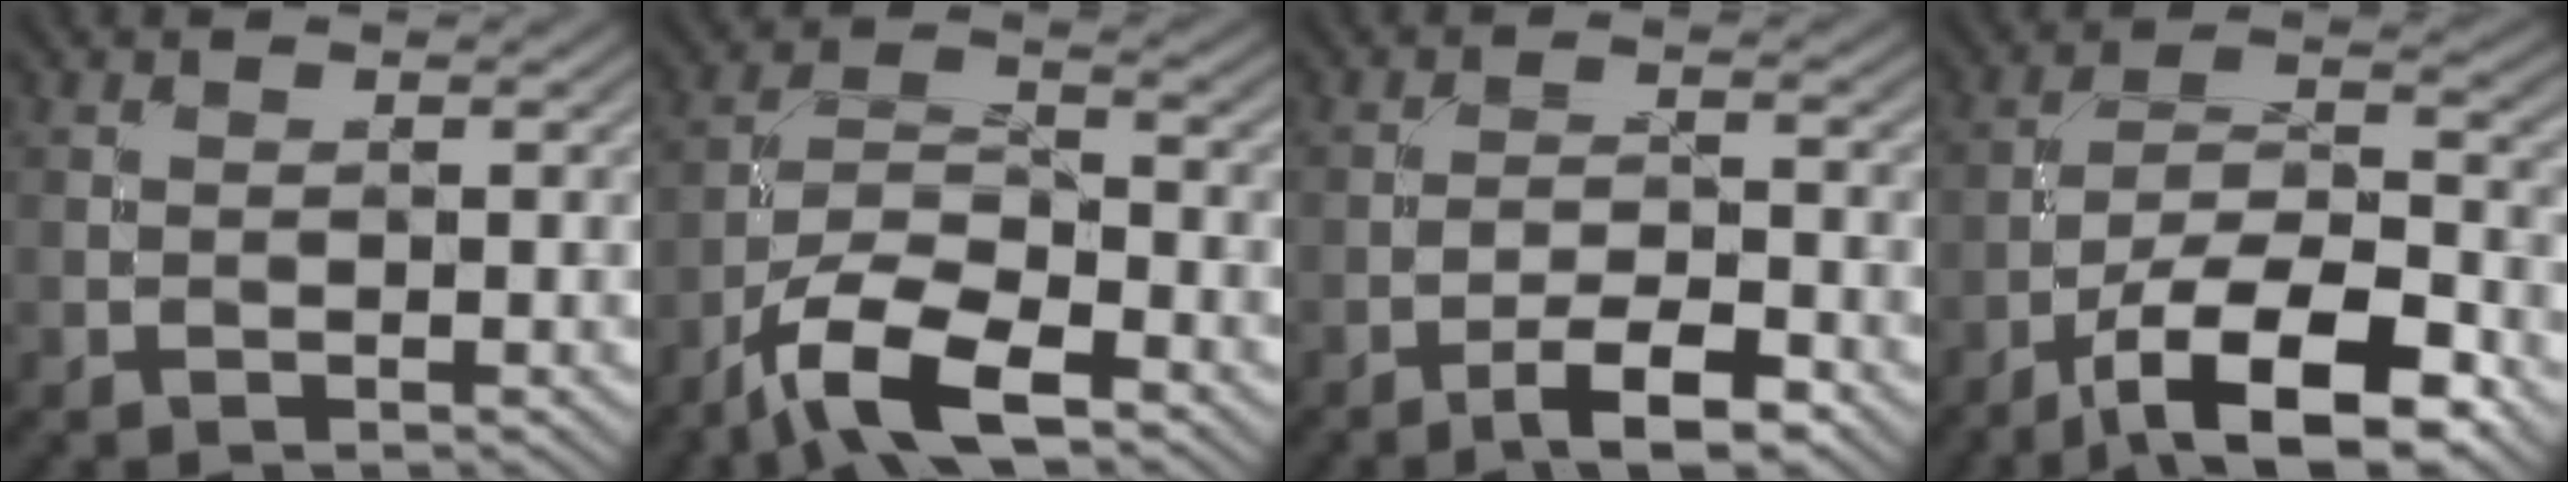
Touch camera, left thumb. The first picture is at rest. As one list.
[{"total": 10.1, "force": [-6.5, 3.4, 6.9], "torque": [-0.128, 0.002, -0.137]}, {"total": 5.6, "force": [-3.7, 1.4, 4.0], "torque": [-0.068, 0.008, -0.066]}, {"total": 13.4, "force": [-8.1, 4.3, 9.8], "torque": [-0.171, -0.001, -0.147]}]